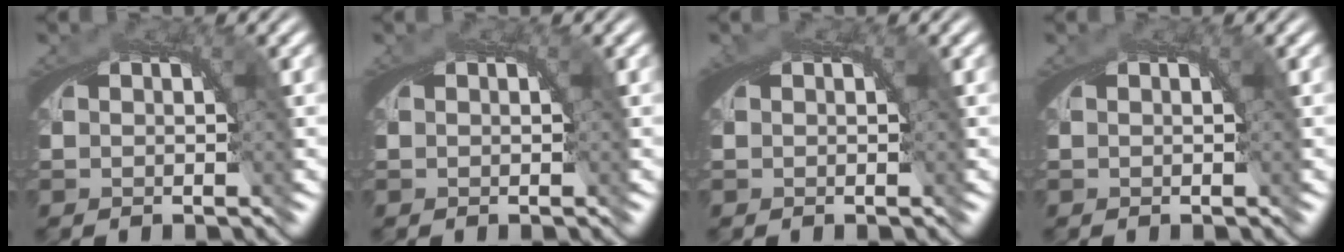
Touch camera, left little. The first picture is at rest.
{"total": 0.5, "force": [0.1, 0.3, 0.4], "torque": [-0.007, 0.002, 0.000]}
{"total": 1.1, "force": [0.2, 0.7, 0.9], "torque": [-0.018, 0.002, 0.001]}
{"total": 0.0}